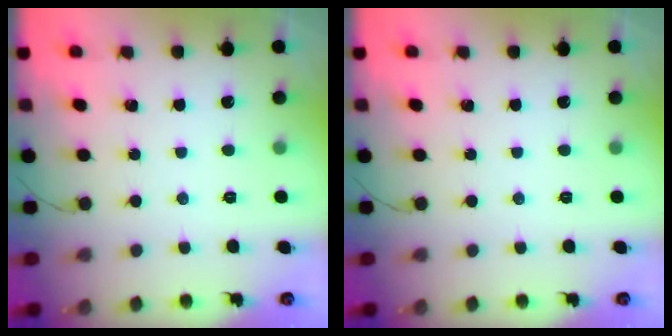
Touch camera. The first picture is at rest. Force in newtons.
{"total": 0.0}